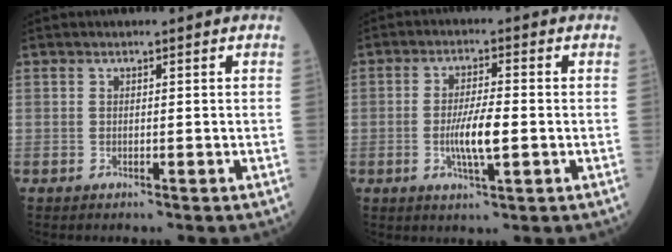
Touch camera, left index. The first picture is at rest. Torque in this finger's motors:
{"motor_torque": [0.69, -0.01, 0.40, 0.12]}